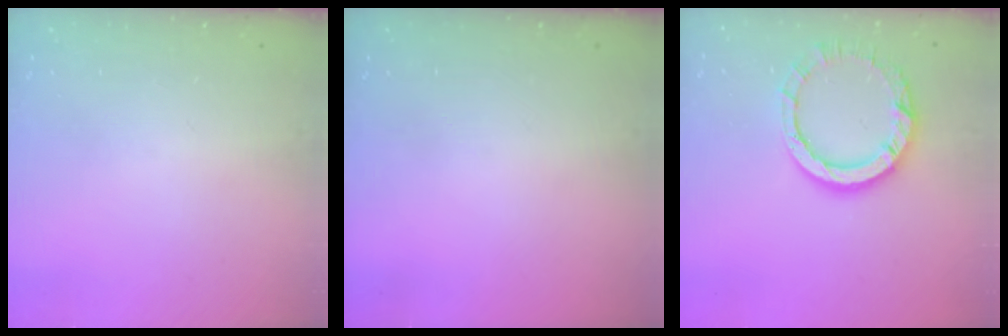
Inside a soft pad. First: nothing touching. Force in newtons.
{"total": 0.0}
{"total": 10.2, "press": 10.2, "slide": 0.9}